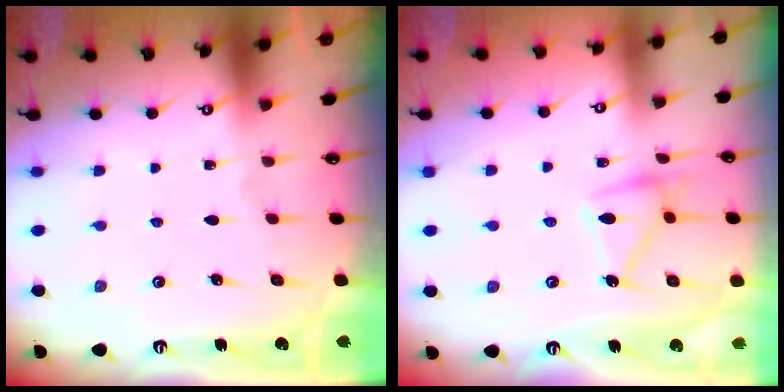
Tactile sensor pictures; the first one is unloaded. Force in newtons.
{"total": 13.2, "press": 13.2, "slide": 0.2}